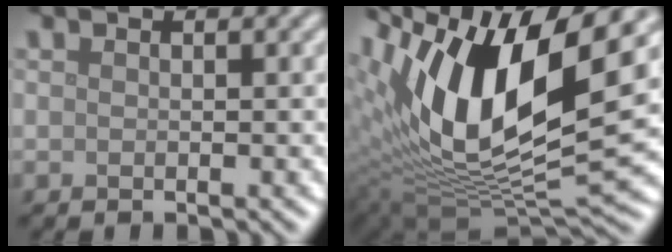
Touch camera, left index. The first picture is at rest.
{"total": 14.4, "force": [4.9, 5.3, 12.5], "torque": [-0.234, 0.002, 0.088]}